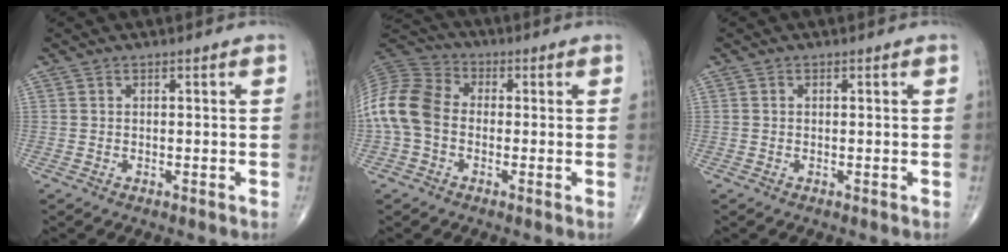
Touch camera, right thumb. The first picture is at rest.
{"total": 11.9, "force": [-1.5, 8.8, 7.9], "torque": [-0.166, 0.031, -0.043]}
{"total": 0.0}